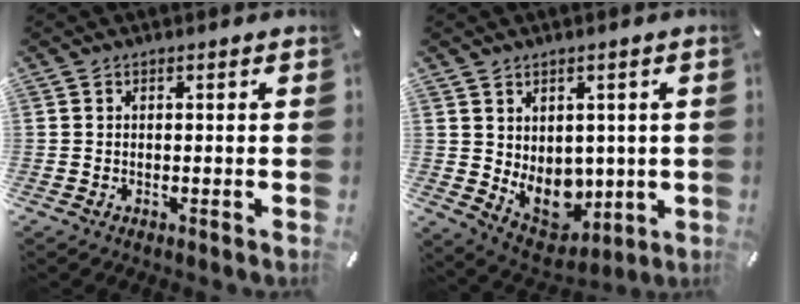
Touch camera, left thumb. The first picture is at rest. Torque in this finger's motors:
{"motor_torque": [0.97, 0.98, 0.48, -0.36, 0.16]}